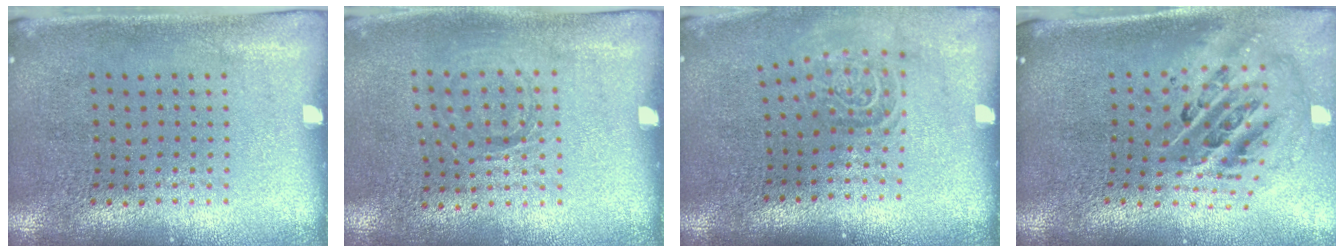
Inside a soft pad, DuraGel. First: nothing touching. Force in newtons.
{"total": 0.9, "press": 0.8, "slide": 0.3}
{"total": 1.6, "press": 1.1, "slide": 1.1}
{"total": 2.8, "press": 1.9, "slide": 2.0}